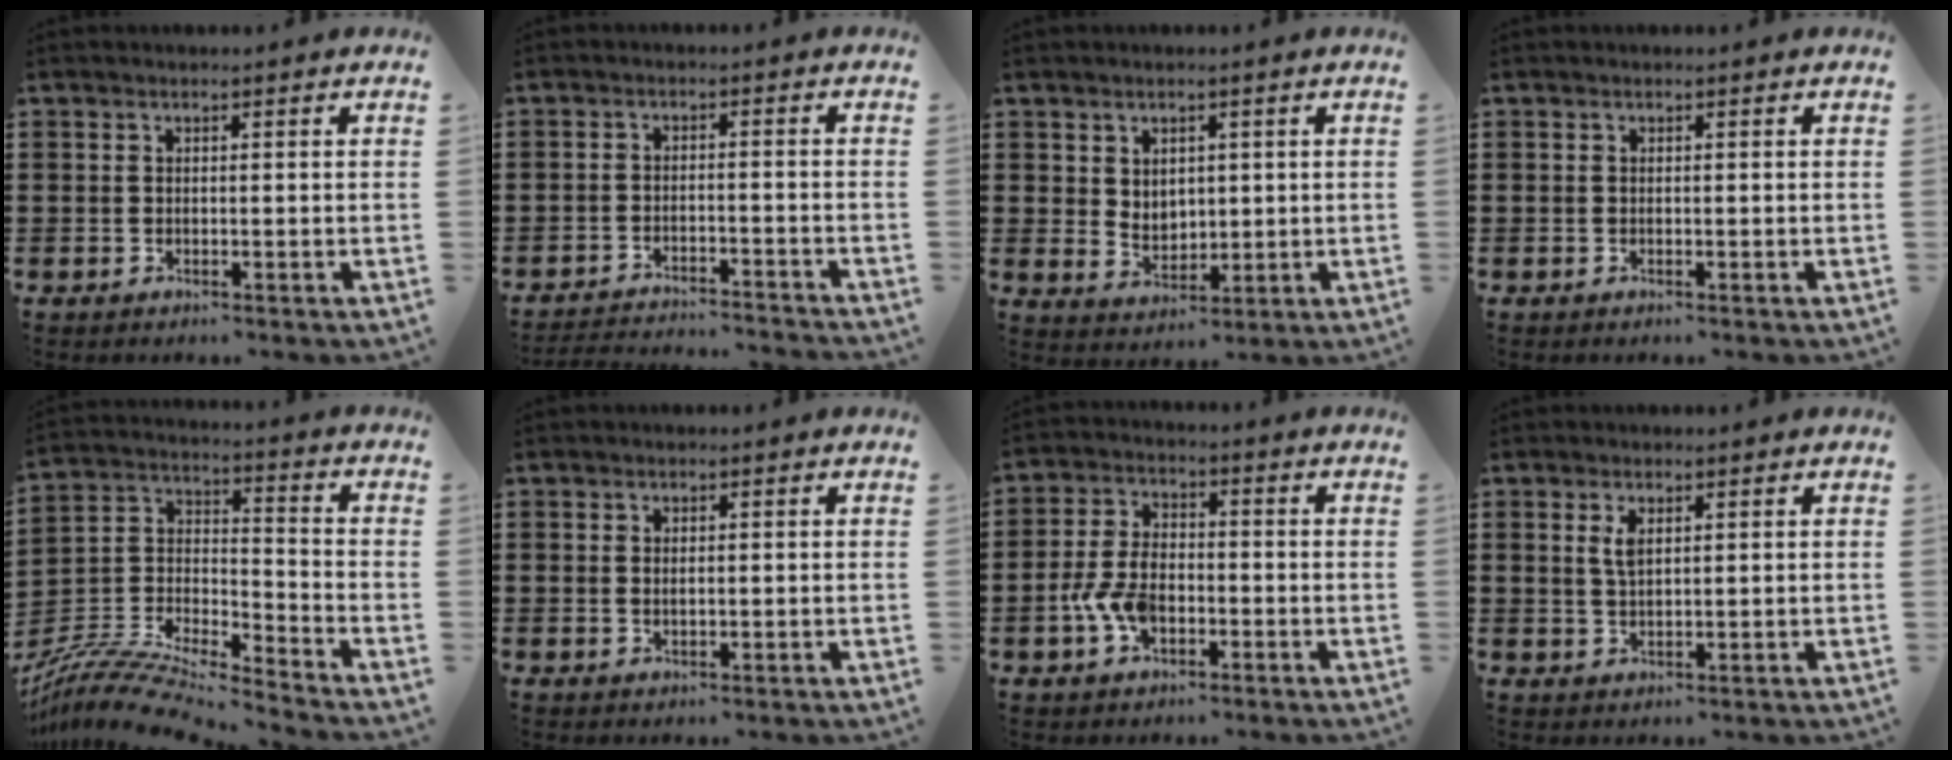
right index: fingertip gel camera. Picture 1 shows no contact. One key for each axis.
{"total": 3.1, "fx": -3.0, "fy": -0.2, "fz": 0.4, "tx": -0.011, "ty": -0.002, "tz": -0.065}
{"total": 3.4, "fx": 1.8, "fy": 2.7, "fz": 0.9, "tx": -0.021, "ty": 0.006, "tz": 0.031}
{"total": 0.0}
{"total": 10.5, "fx": -9.8, "fy": 1.1, "fz": 3.6, "tx": -0.076, "ty": 0.012, "tz": -0.199}
{"total": 1.1, "fx": 0.1, "fy": 0.5, "fz": 1.0, "tx": -0.020, "ty": 0.003, "tz": 0.001}
{"total": 6.4, "fx": -2.3, "fy": 3.9, "fz": 4.5, "tx": -0.119, "ty": -0.002, "tz": -0.049}
{"total": 2.6, "fx": 1.0, "fy": 0.9, "fz": 2.1, "tx": -0.047, "ty": 0.003, "tz": 0.017}